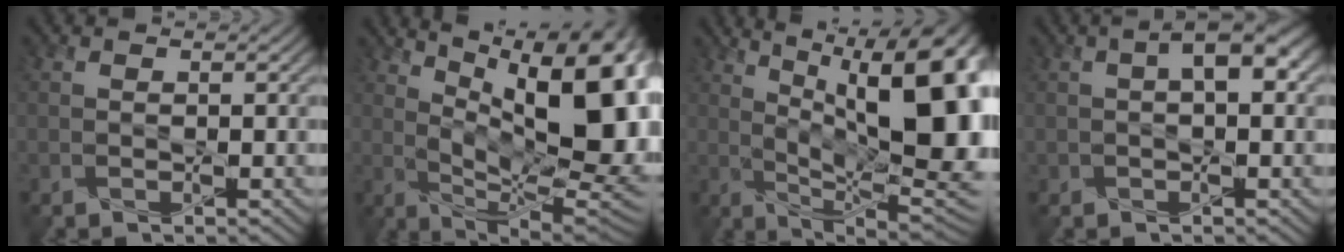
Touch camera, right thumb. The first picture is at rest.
{"total": 18.1, "force": [7.0, 6.7, 15.3], "torque": [-0.223, 0.015, 0.118]}
{"total": 17.7, "force": [4.9, 6.8, 15.6], "torque": [-0.228, 0.023, 0.074]}
{"total": 5.3, "force": [1.3, 2.6, 4.4], "torque": [-0.071, 0.007, 0.017]}